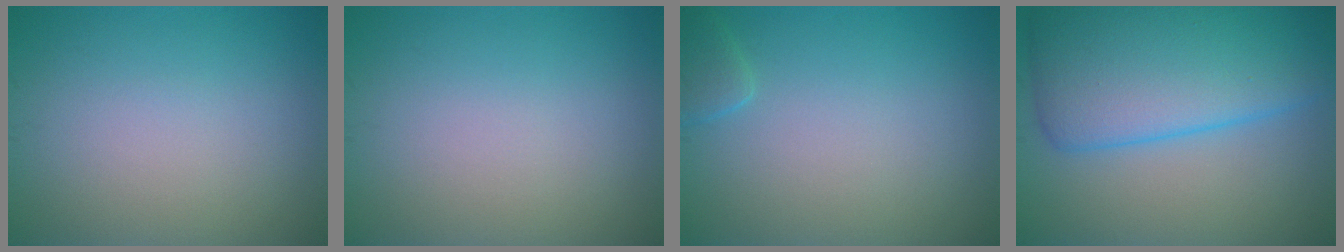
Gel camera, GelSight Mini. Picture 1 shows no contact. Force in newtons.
{"total": 0.0}
{"total": 1.3, "press": 1.3, "slide": 0.1}
{"total": 10.5, "press": 10.5, "slide": 0.4}